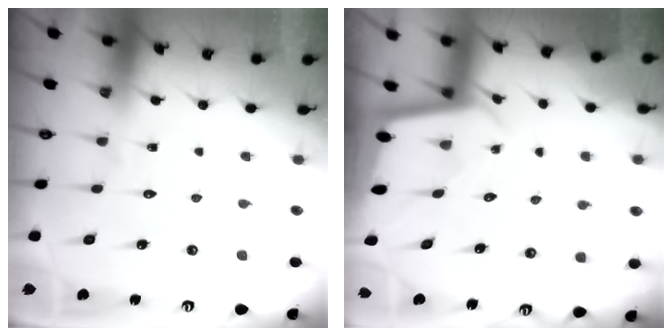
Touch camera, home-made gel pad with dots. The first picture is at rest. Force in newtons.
{"total": 1.9, "press": 1.9, "slide": 0.1}